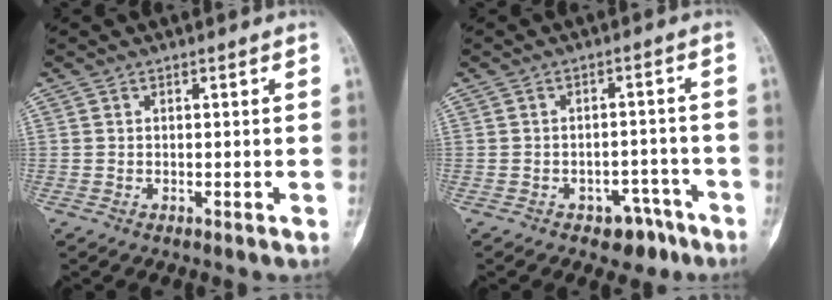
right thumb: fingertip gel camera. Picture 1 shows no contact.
{"total": 5.8, "force": [-3.8, 3.7, 2.5], "torque": [-0.008, 0.035, -0.048]}